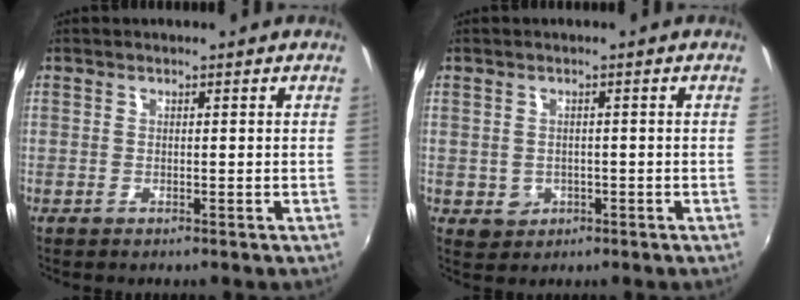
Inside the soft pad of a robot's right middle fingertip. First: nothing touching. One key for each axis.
{"total": 3.3, "fx": -0.8, "fy": 3.1, "fz": 1.0, "tx": -0.023, "ty": -0.002, "tz": -0.005}